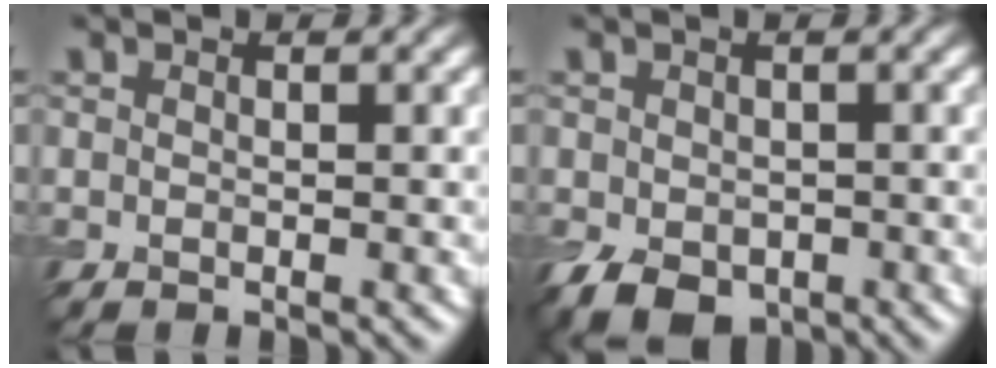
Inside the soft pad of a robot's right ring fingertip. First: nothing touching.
{"total": 4.1, "force": [-1.5, 2.9, 2.5], "torque": [-0.046, -0.017, -0.023]}